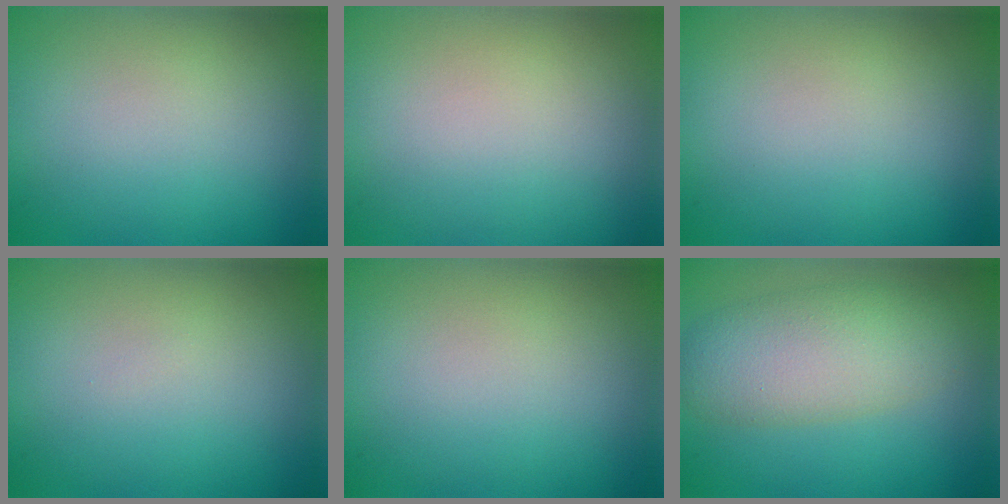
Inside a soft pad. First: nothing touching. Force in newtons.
{"total": 0.0}
{"total": 0.0}
{"total": 0.0}
{"total": 0.0}
{"total": 5.8, "press": 5.8, "slide": 0.2}